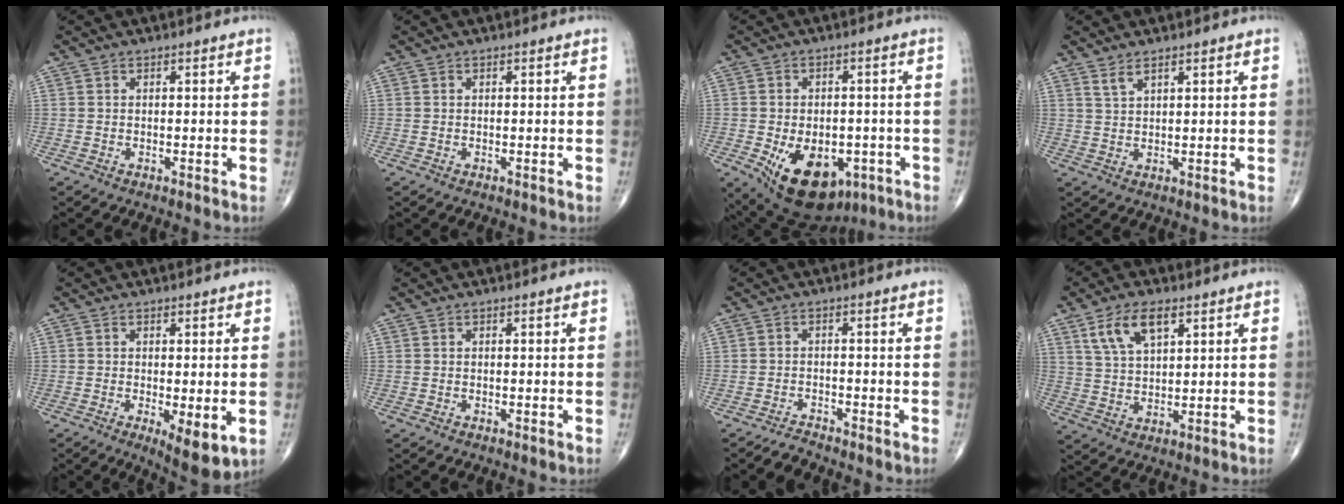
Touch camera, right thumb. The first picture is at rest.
{"total": 0.0}
{"total": 15.4, "force": [-6.2, 9.6, 10.3], "torque": [-0.150, 0.005, -0.076]}
{"total": 2.3, "force": [1.7, 0.7, 1.4], "torque": [-0.029, -0.008, 0.040]}
{"total": 6.9, "force": [-1.6, 2.2, 6.4], "torque": [-0.095, -0.023, -0.020]}
{"total": 0.0}
{"total": 1.9, "force": [-1.9, 0.1, -0.1], "torque": [-0.001, 0.000, -0.036]}
{"total": 8.6, "force": [4.4, 4.1, 6.2], "torque": [-0.109, -0.013, 0.089]}